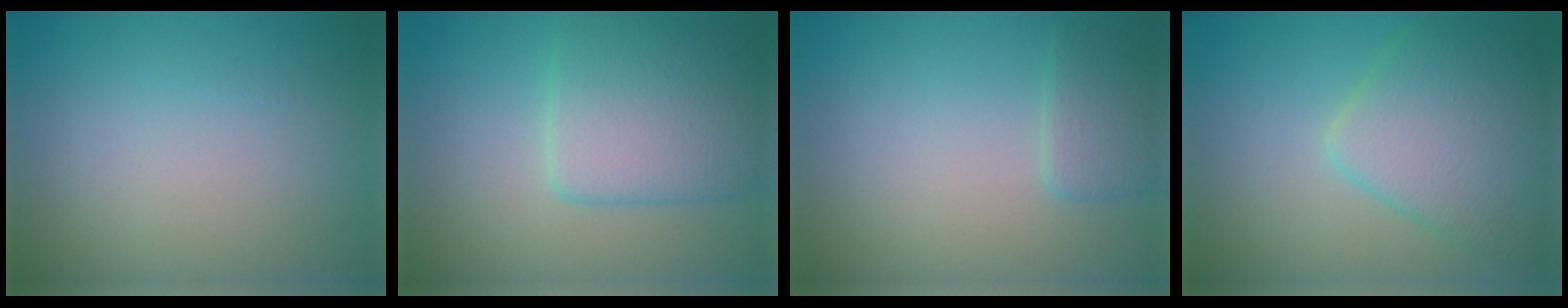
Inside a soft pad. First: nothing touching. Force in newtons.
{"total": 5.7, "press": 5.7, "slide": 0.2}
{"total": 1.9, "press": 1.9, "slide": 0.1}
{"total": 5.7, "press": 5.7, "slide": 0.2}